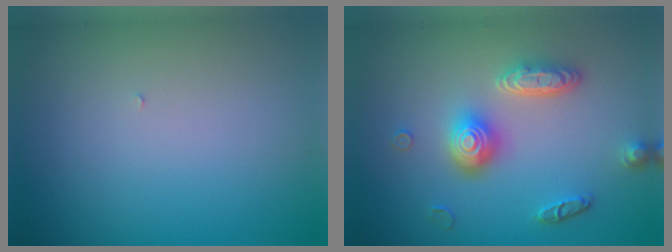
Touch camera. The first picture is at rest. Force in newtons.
{"total": 4.1, "press": 3.4, "slide": 2.4}